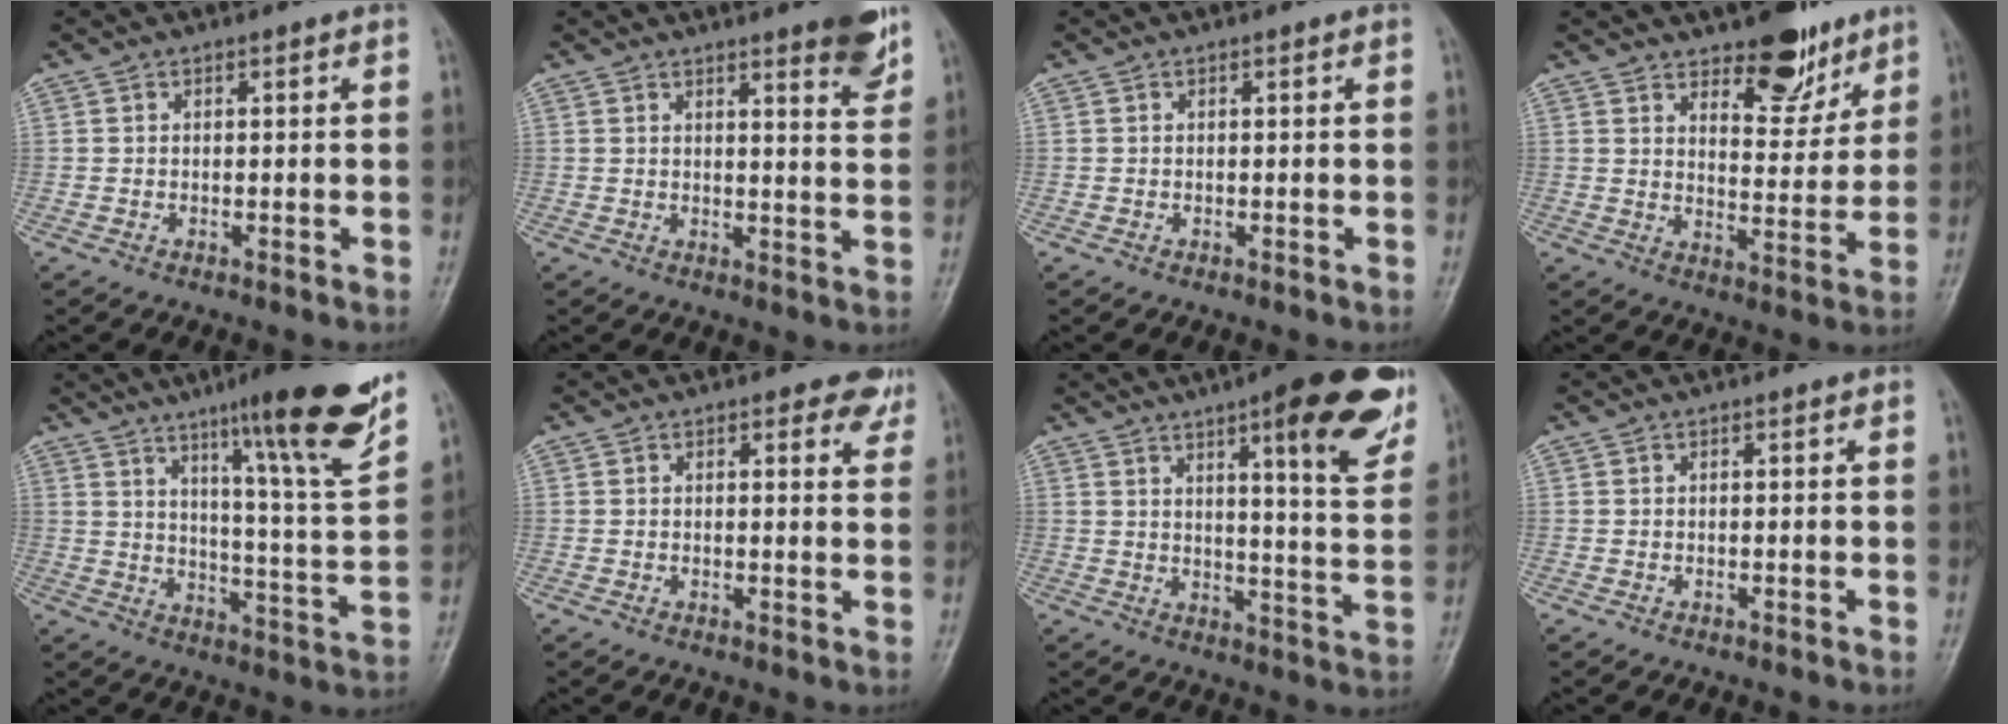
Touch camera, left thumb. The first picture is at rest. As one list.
[{"total": 7.0, "force": [4.8, 1.2, 4.9], "torque": [-0.049, -0.030, 0.058]}, {"total": 0.0}, {"total": 10.7, "force": [7.5, 4.6, 6.0], "torque": [-0.053, -0.056, 0.118]}, {"total": 20.0, "force": [13.1, 1.4, 15.1], "torque": [-0.194, -0.069, 0.193]}, {"total": 3.8, "force": [2.5, 1.9, 2.1], "torque": [0.002, -0.013, 0.022]}, {"total": 18.8, "force": [10.1, 4.0, 15.3], "torque": [-0.166, -0.043, 0.134]}, {"total": 0.0}]